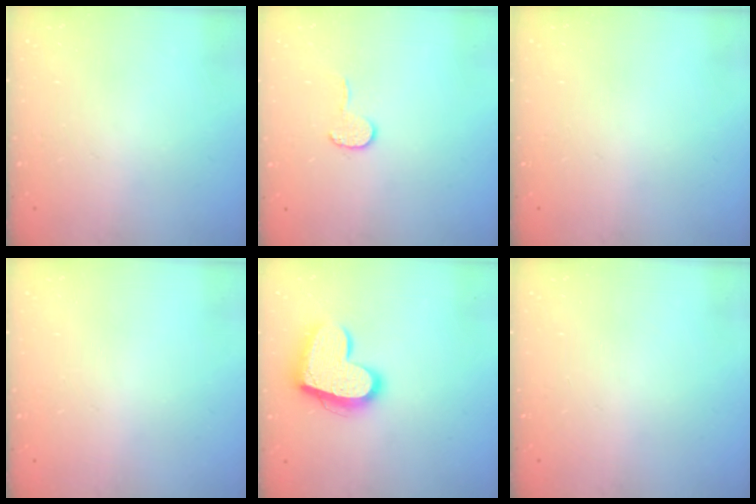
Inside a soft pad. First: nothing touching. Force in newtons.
{"total": 6.4, "press": 6.4, "slide": 0.6}
{"total": 0.0}
{"total": 0.0}
{"total": 15.9, "press": 15.9, "slide": 0.9}
{"total": 0.0}